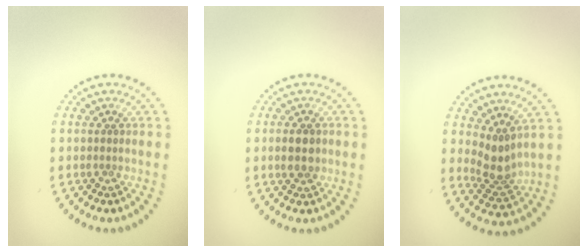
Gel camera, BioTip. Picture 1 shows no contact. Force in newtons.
{"total": 2.6, "press": 2.6, "slide": 0.0}
{"total": 2.8, "press": 2.2, "slide": 1.8}